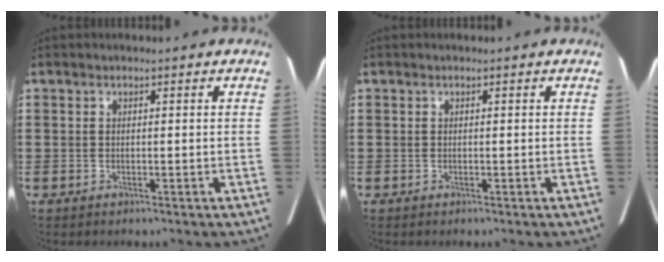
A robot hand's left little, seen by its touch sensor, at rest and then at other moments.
{"total": 0.0}